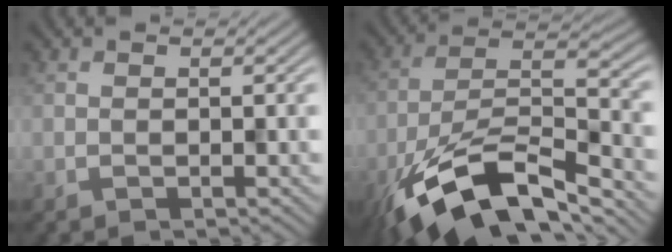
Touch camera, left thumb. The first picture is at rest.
{"total": 14.6, "force": [-9.4, 5.0, 10.1], "torque": [-0.199, -0.014, -0.179]}